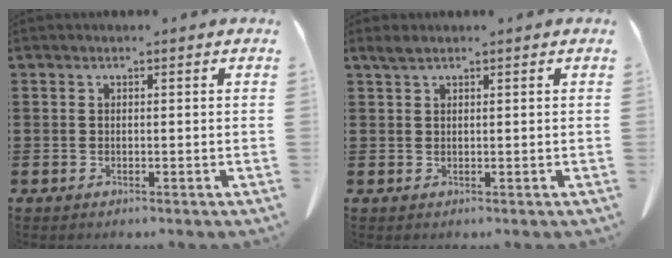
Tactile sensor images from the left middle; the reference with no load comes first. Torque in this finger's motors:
{"motor_torque": [0.12, -0.08, 0.00, 0.00]}